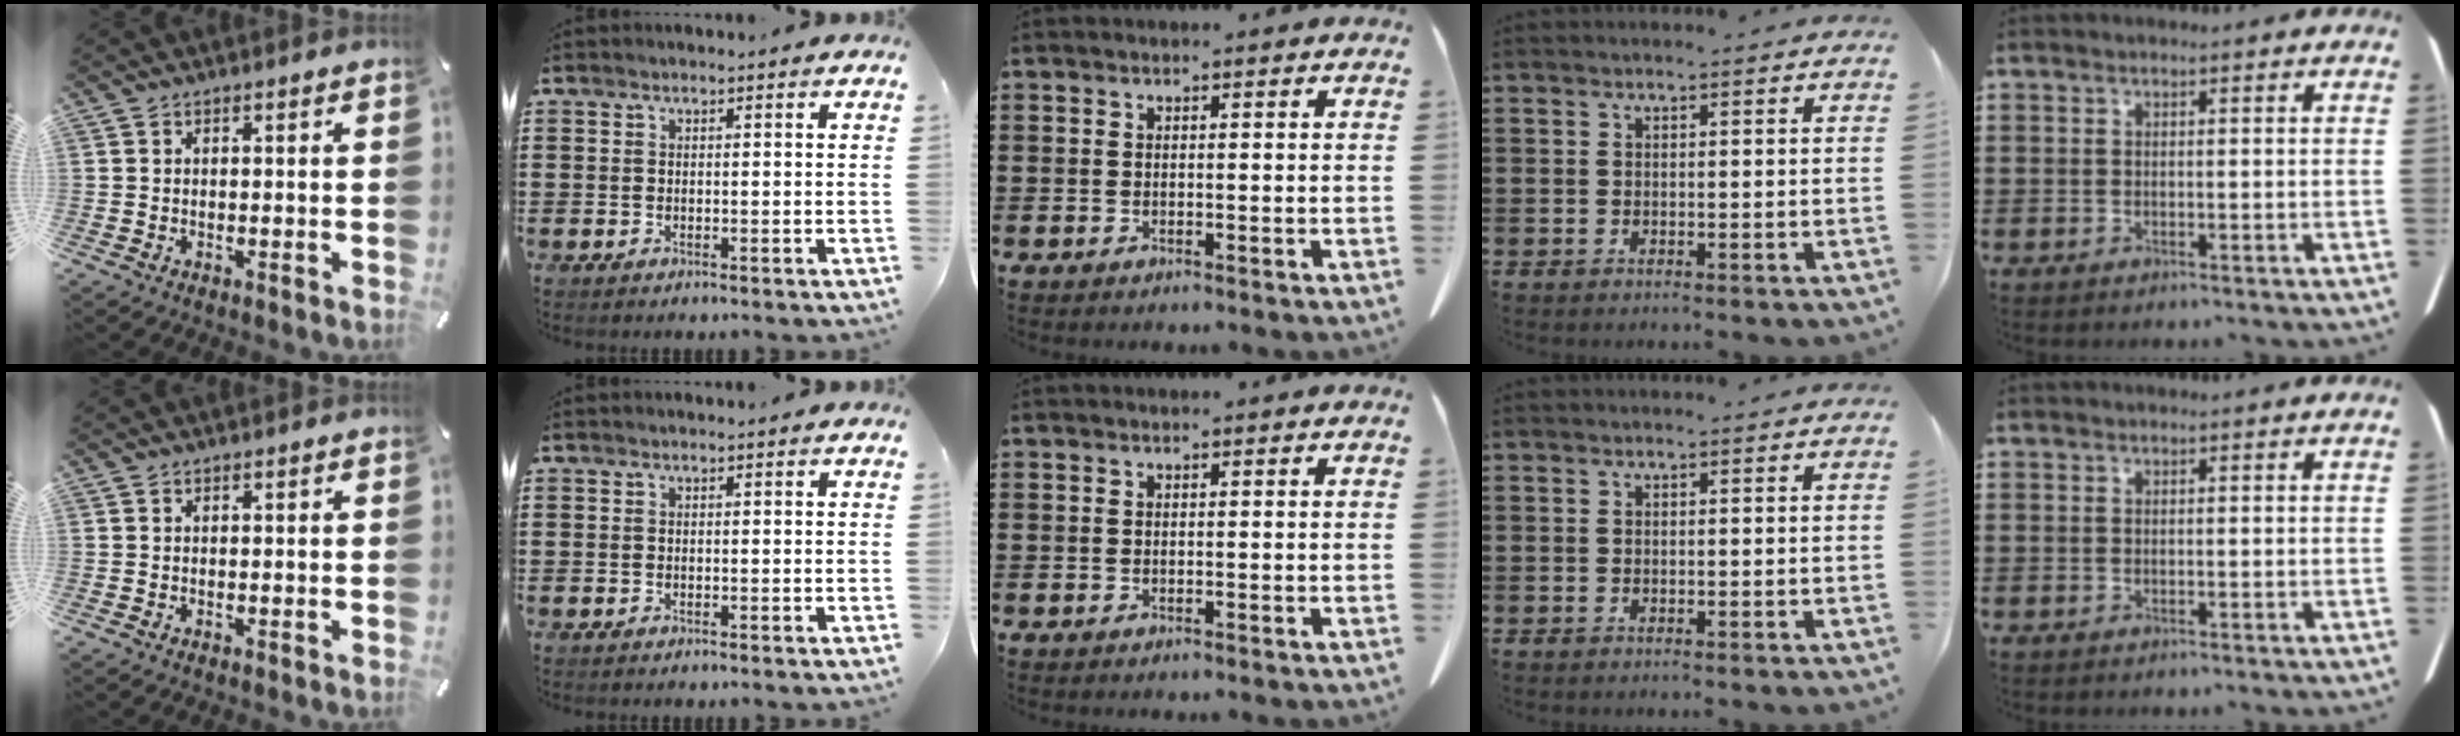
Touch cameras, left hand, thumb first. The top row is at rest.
{}